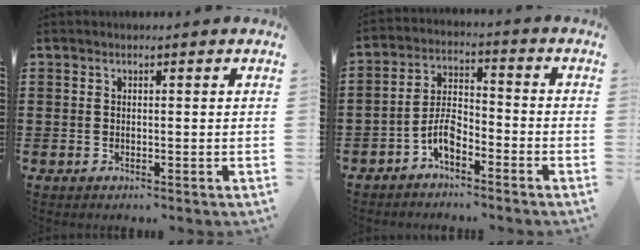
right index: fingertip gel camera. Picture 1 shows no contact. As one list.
[{"total": 5.4, "force": [-3.3, 2.4, 3.6], "torque": [-0.084, 0.007, -0.068]}]